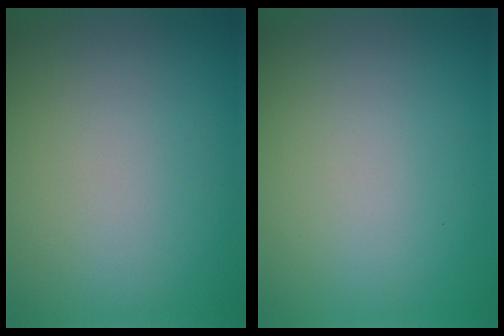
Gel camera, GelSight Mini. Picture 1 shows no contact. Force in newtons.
{"total": 0.0}